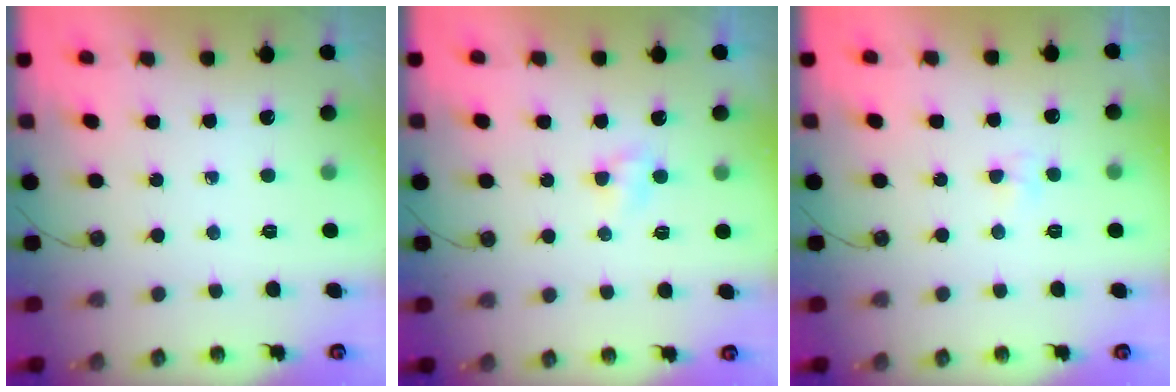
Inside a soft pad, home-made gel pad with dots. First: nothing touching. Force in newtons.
{"total": 2.6, "press": 2.6, "slide": 0.3}
{"total": 2.9, "press": 2.8, "slide": 0.5}